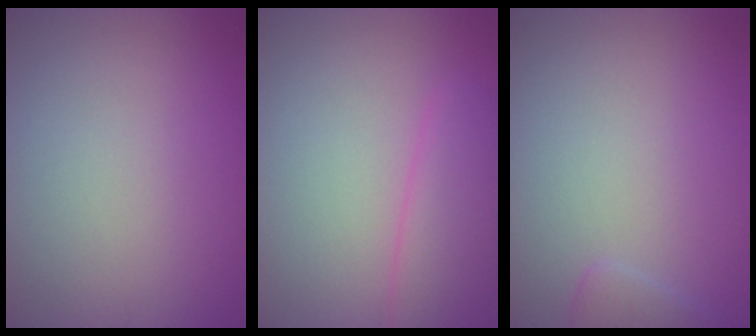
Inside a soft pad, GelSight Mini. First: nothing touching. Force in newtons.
{"total": 2.7, "press": 2.7, "slide": 0.0}
{"total": 1.3, "press": 1.3, "slide": 0.1}